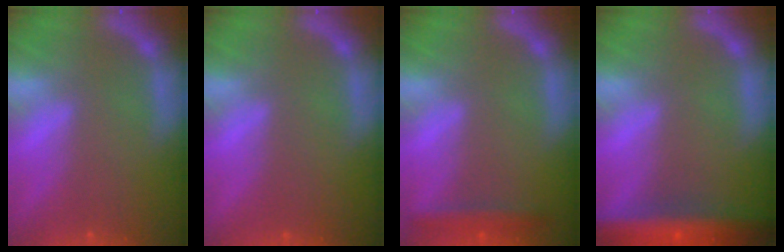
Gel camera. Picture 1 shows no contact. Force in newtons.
{"total": 0.0}
{"total": 2.4}
{"total": 9.0}